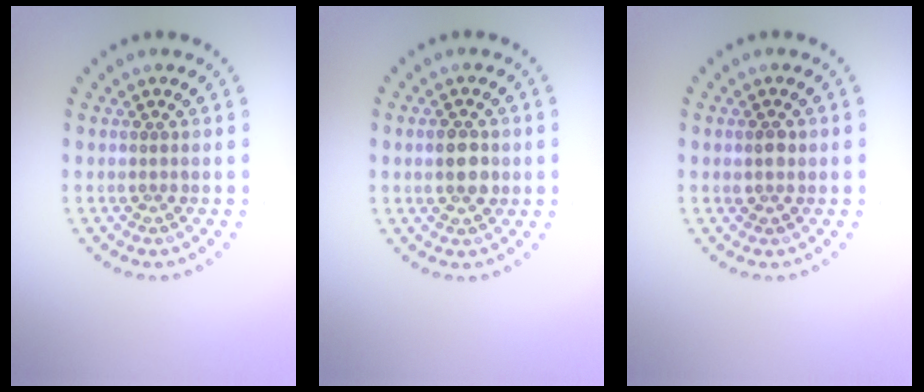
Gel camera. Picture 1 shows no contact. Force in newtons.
{"total": 2.8, "press": 2.8, "slide": 0.1}
{"total": 1.1, "press": 1.0, "slide": 0.4}